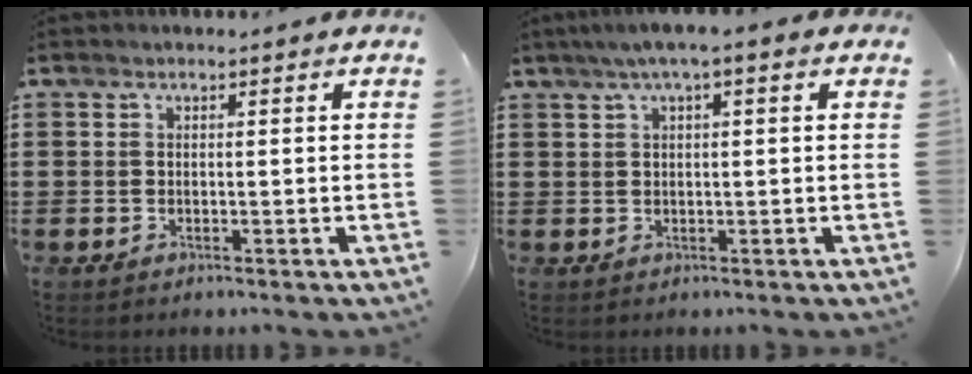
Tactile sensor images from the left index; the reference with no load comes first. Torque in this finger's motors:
{"motor_torque": [1.68, -0.45, 0.83, 0.20]}